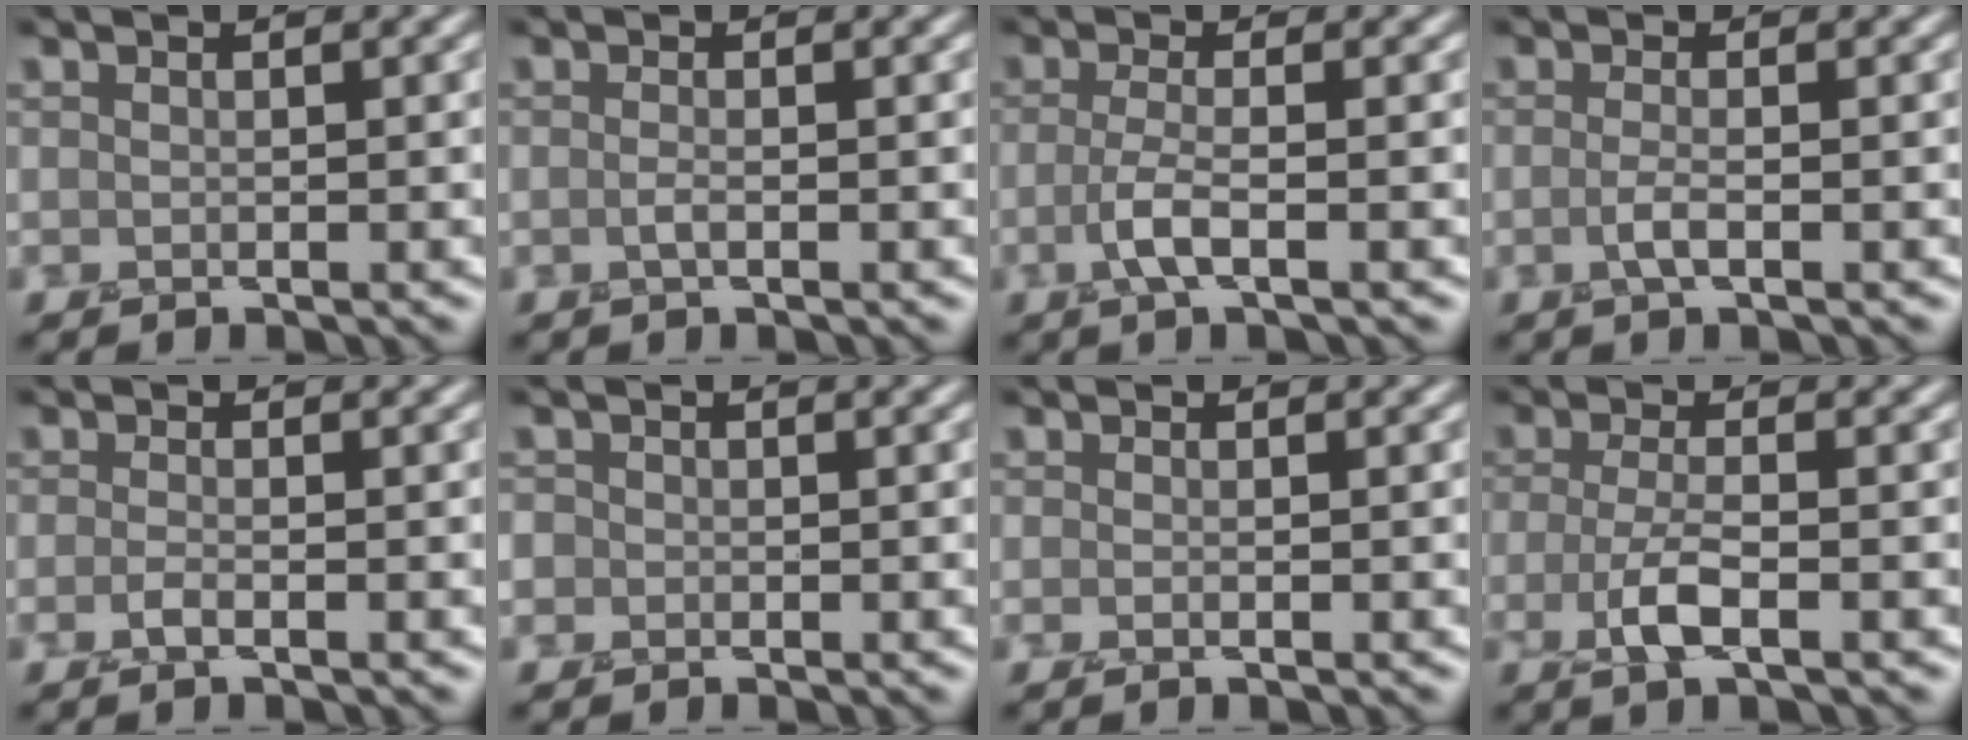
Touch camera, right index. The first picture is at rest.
{"total": 0.7, "force": [-0.1, 0.3, 0.6], "torque": [-0.009, 0.004, -0.005]}
{"total": 2.3, "force": [-0.7, 0.6, 2.2], "torque": [-0.050, 0.001, -0.018]}
{"total": 1.4, "force": [-0.2, 0.5, 1.3], "torque": [-0.025, 0.004, -0.011]}
{"total": 1.2, "force": [-0.6, 0.4, 1.0], "torque": [-0.024, 0.002, -0.017]}
{"total": 0.8, "force": [-0.4, 0.6, -0.3], "torque": [0.006, 0.005, -0.009]}
{"total": 0.6, "force": [-0.2, 0.3, 0.5], "torque": [-0.013, -0.002, -0.006]}
{"total": 3.1, "force": [-1.3, 1.0, 2.7], "torque": [-0.064, 0.002, -0.028]}